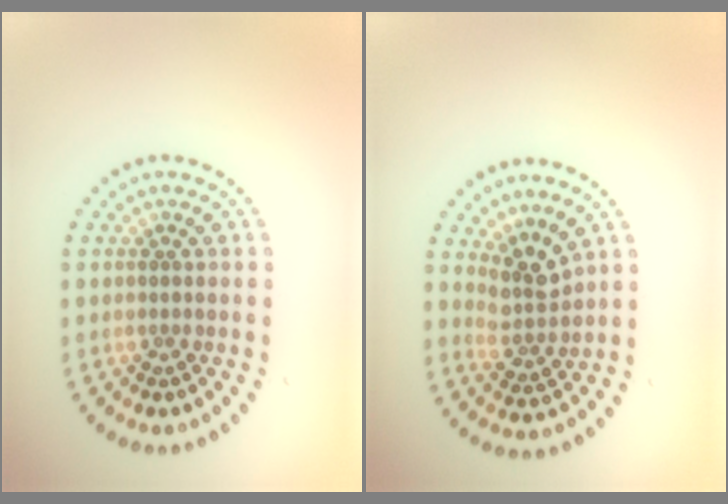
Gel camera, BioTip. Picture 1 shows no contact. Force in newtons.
{"total": 2.7, "press": 2.0, "slide": 1.8}